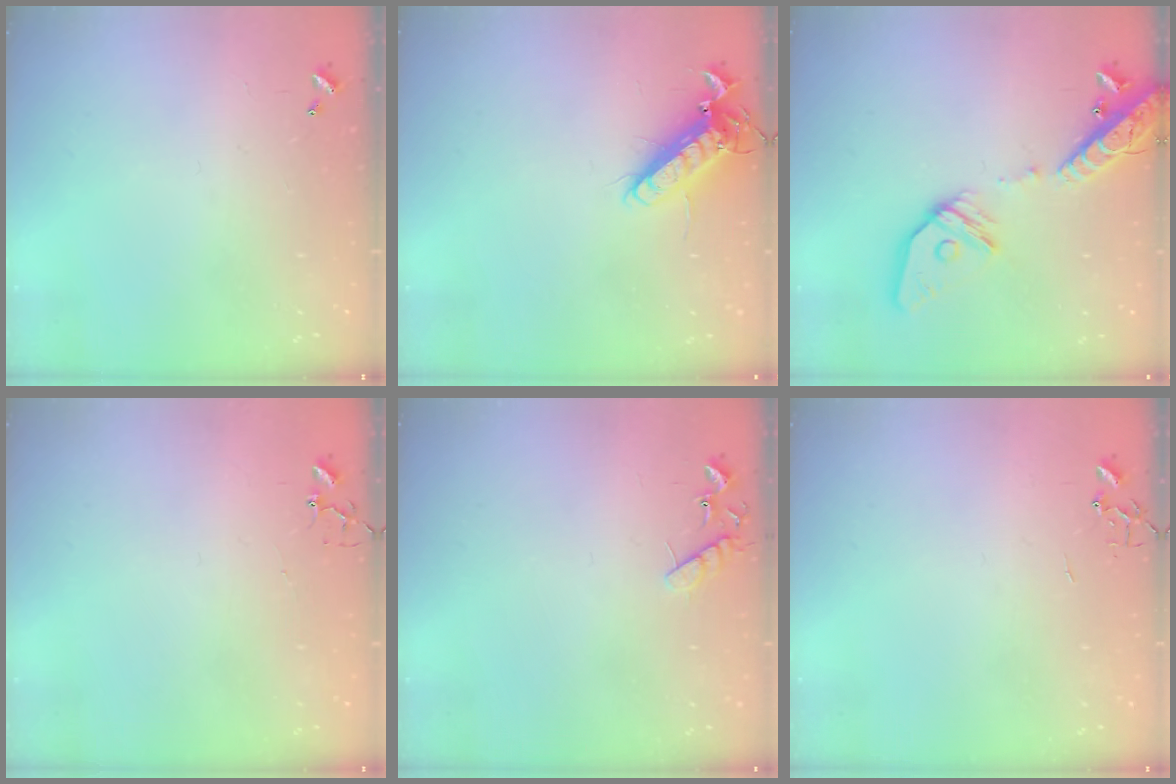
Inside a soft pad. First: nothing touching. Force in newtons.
{"total": 12.6, "press": 12.4, "slide": 2.4}
{"total": 18.3, "press": 17.9, "slide": 3.6}
{"total": 3.9, "press": 3.8, "slide": 0.2}
{"total": 8.0, "press": 8.0, "slide": 0.4}
{"total": 0.0}